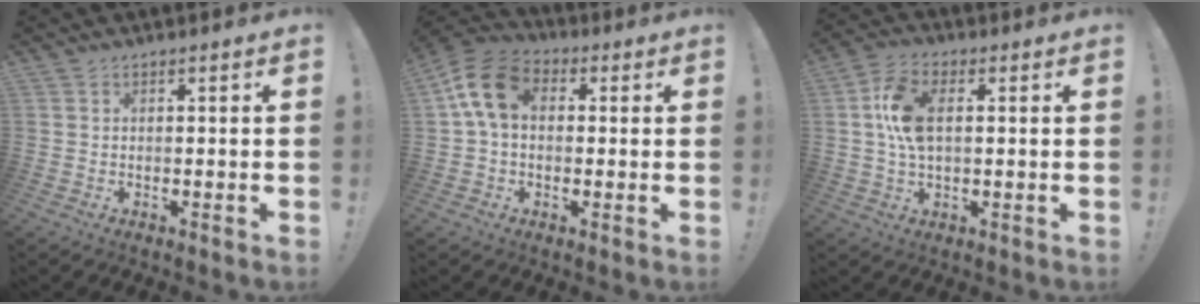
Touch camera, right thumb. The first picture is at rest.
{"total": 12.7, "force": [3.1, 8.8, 8.6], "torque": [-0.157, 0.014, 0.064]}
{"total": 10.3, "force": [1.3, 5.9, 8.4], "torque": [-0.165, -0.001, 0.022]}